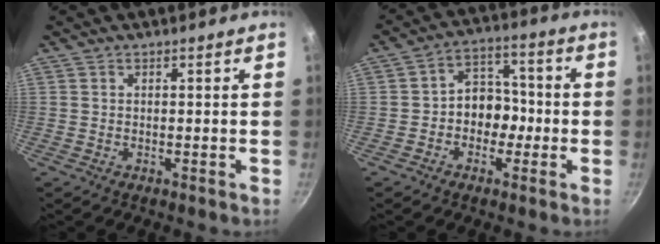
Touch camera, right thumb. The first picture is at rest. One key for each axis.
{"total": 8.0, "fx": -1.9, "fy": 6.4, "fz": 4.4, "tx": -0.011, "ty": 0.036, "tz": -0.039}